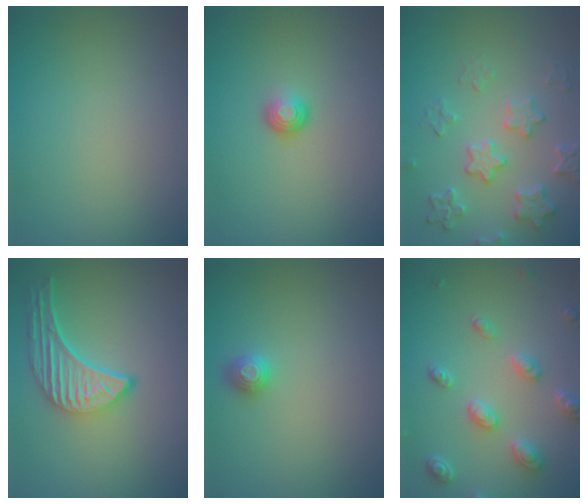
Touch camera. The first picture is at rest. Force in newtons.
{"total": 1.6, "press": 1.0, "slide": 1.2}
{"total": 3.8, "press": 3.7, "slide": 0.8}
{"total": 5.2, "press": 4.1, "slide": 3.2}
{"total": 1.3, "press": 1.2, "slide": 0.3}
{"total": 3.3, "press": 3.2, "slide": 0.9}